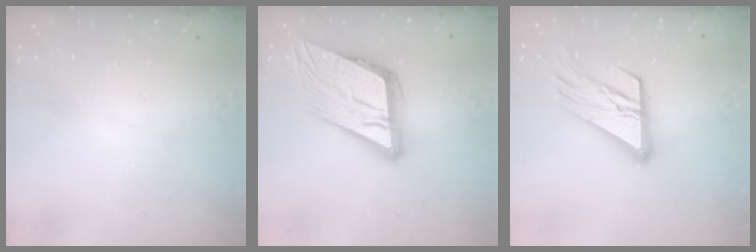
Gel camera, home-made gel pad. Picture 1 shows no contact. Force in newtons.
{"total": 20.0, "press": 19.7, "slide": 3.6}
{"total": 17.2, "press": 17.1, "slide": 1.8}